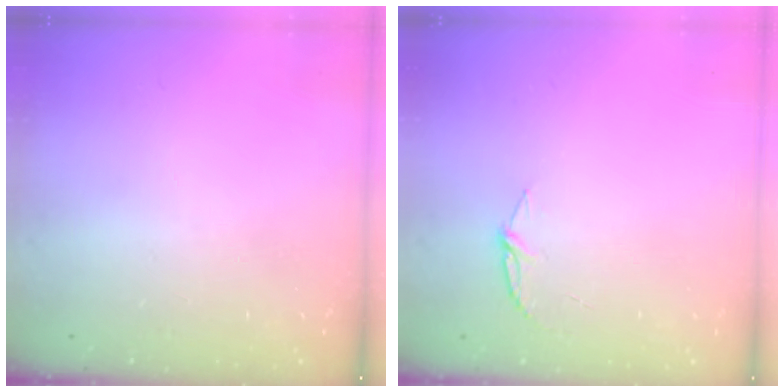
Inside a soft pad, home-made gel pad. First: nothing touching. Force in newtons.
{"total": 4.8, "press": 4.8, "slide": 0.5}